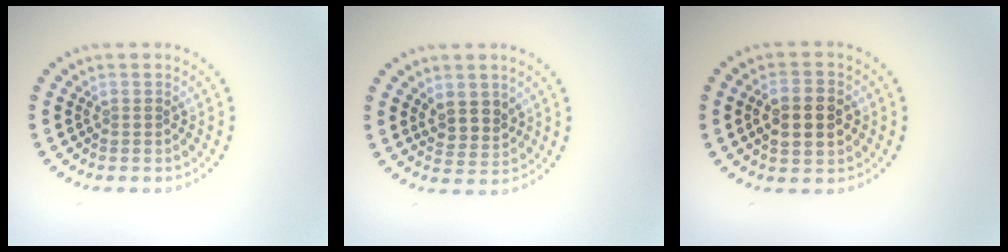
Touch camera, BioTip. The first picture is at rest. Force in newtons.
{"total": 2.5, "press": 2.2, "slide": 1.1}
{"total": 4.6, "press": 4.6, "slide": 0.1}